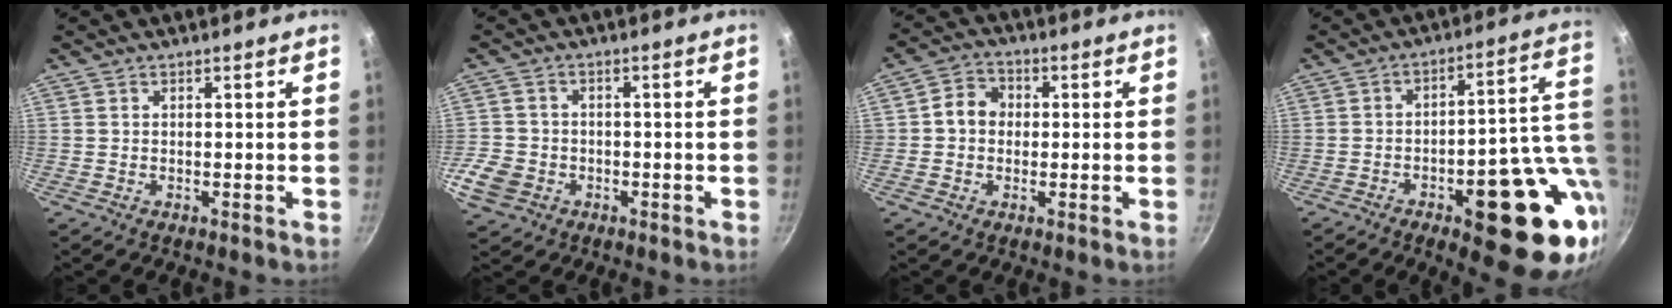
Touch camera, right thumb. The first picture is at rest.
{"total": 7.9, "force": [-2.8, 6.6, 3.5], "torque": [-0.076, 0.020, -0.052]}
{"total": 5.6, "force": [0.2, 4.9, 2.8], "torque": [-0.021, 0.013, -0.009]}
{"total": 23.0, "force": [-5.4, 9.0, 20.4], "torque": [-0.214, 0.013, -0.064]}